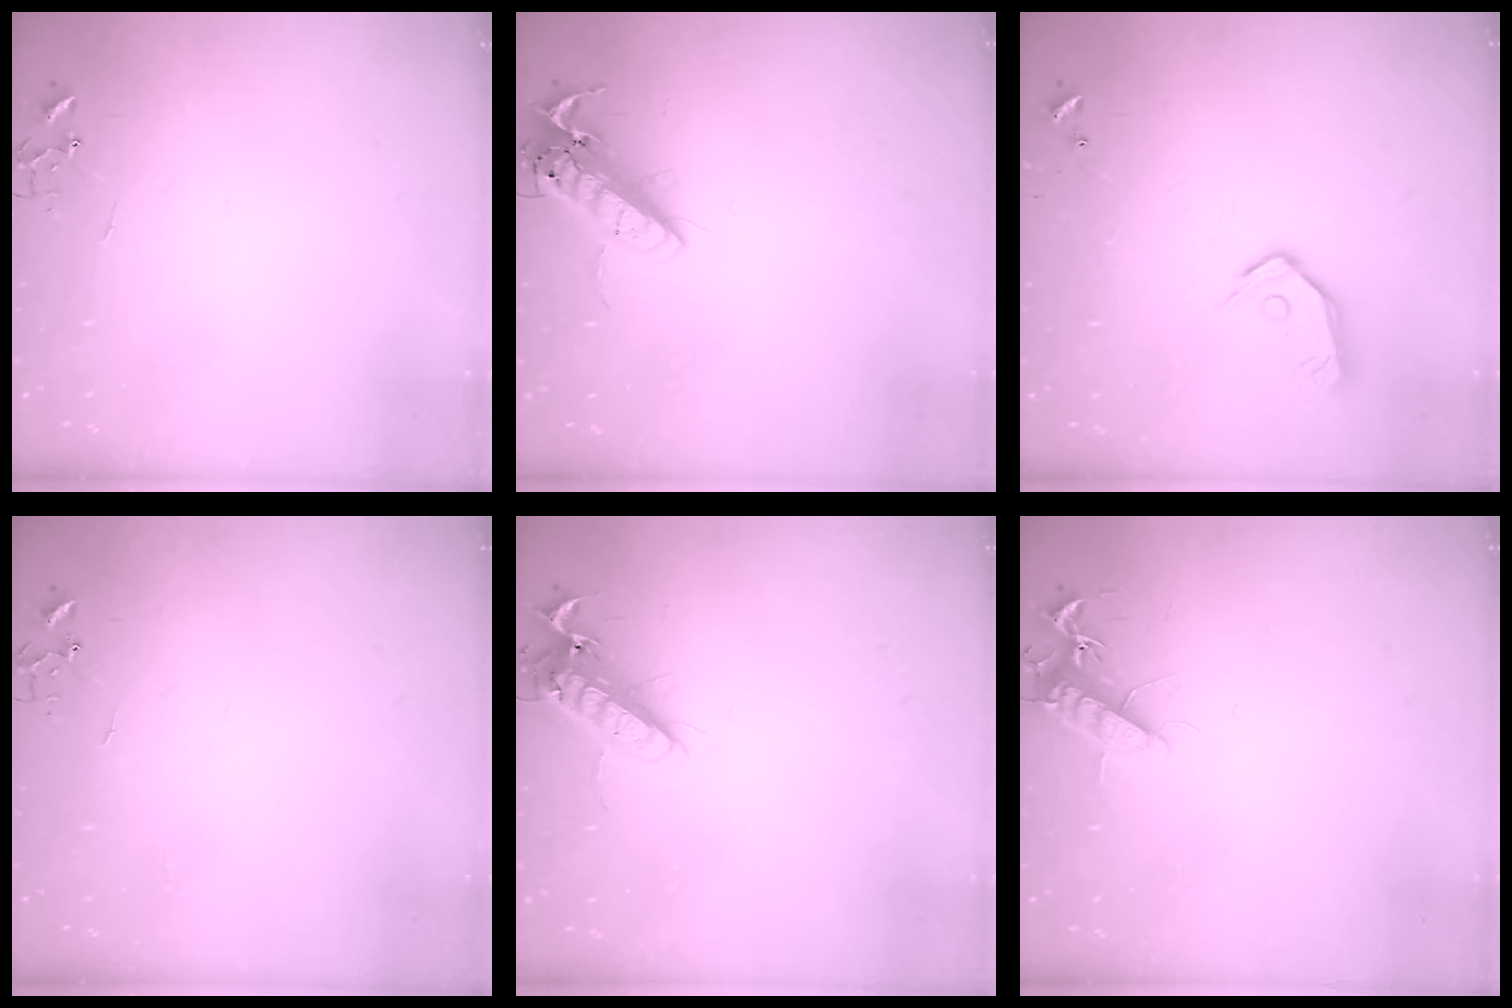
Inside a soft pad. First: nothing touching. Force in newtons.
{"total": 14.9, "press": 14.7, "slide": 2.8}
{"total": 11.6, "press": 11.5, "slide": 1.2}
{"total": 0.0}
{"total": 12.8, "press": 12.7, "slide": 1.8}
{"total": 11.3, "press": 11.3, "slide": 0.7}